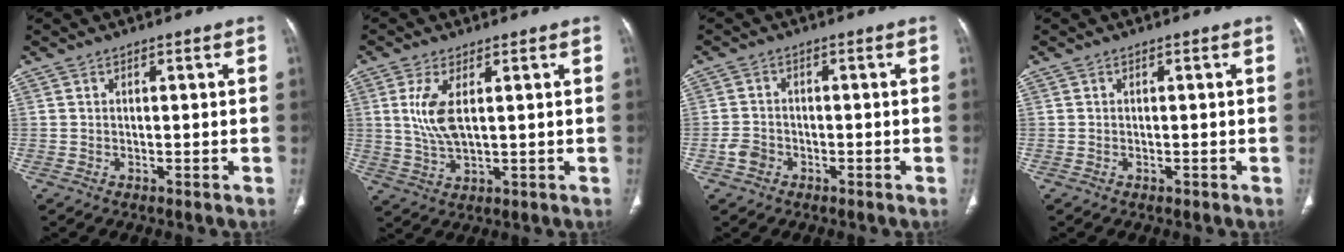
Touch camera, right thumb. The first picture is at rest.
{"total": 6.9, "force": [1.7, 2.7, 6.1], "torque": [-0.141, -0.011, 0.042]}
{"total": 2.9, "force": [-1.5, 2.3, 1.0], "torque": [-0.013, 0.014, -0.029]}
{"total": 0.0}